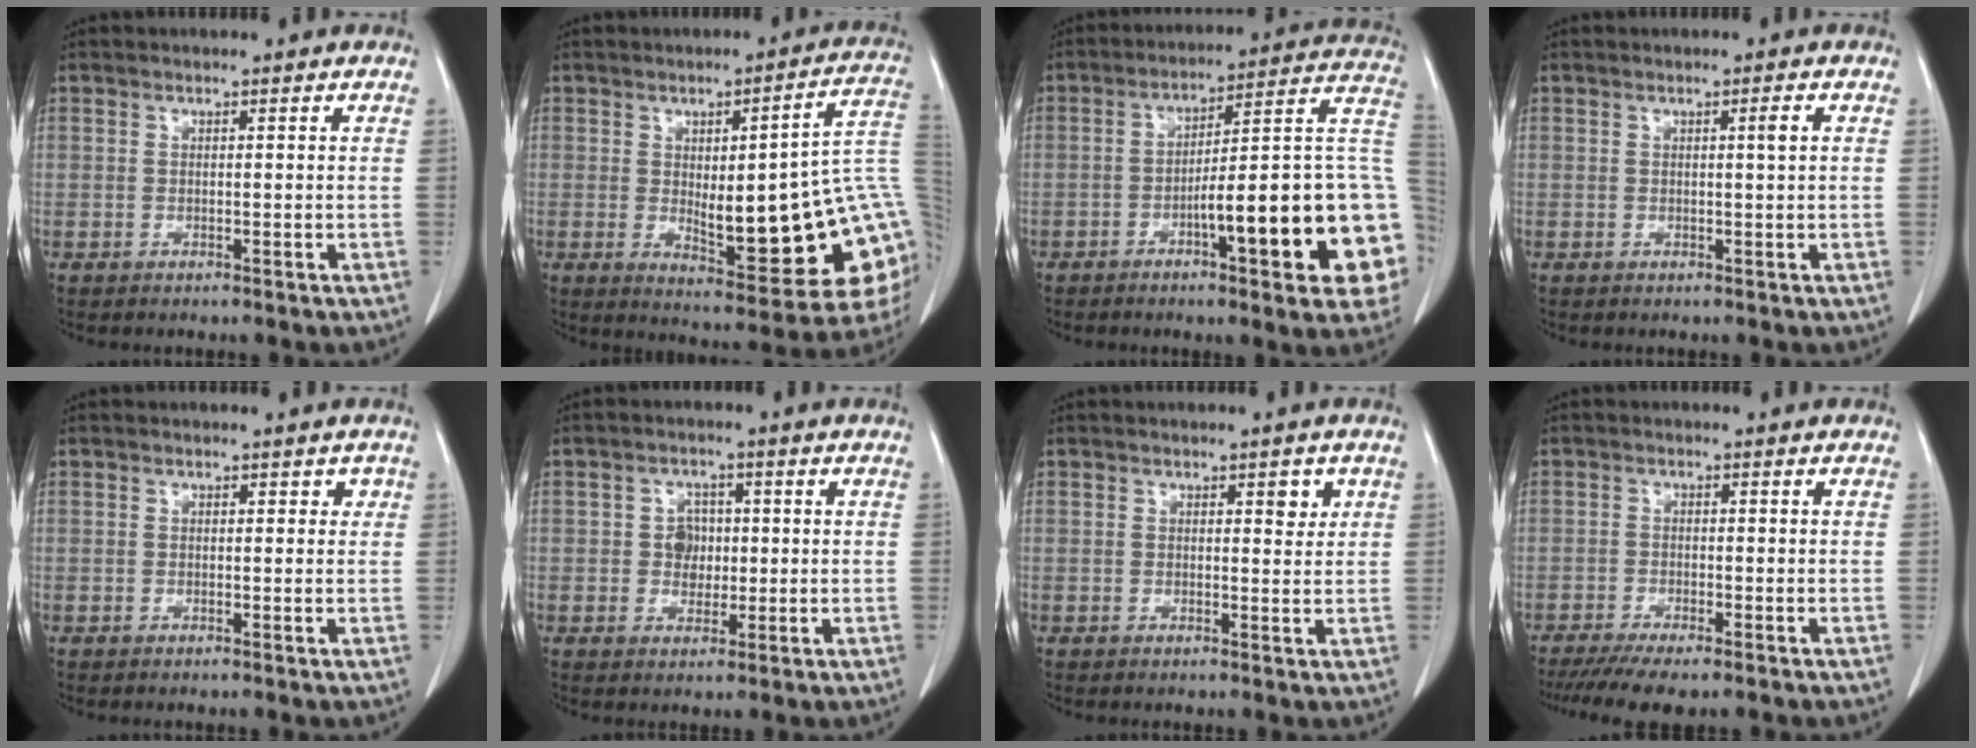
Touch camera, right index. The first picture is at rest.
{"total": 21.8, "force": [-1.0, 4.2, 21.3], "torque": [-0.206, 0.013, -0.001]}
{"total": 21.7, "force": [-5.3, 2.5, 20.8], "torque": [-0.200, 0.025, -0.067]}
{"total": 1.2, "force": [0.2, -0.3, 1.2], "torque": [-0.023, 0.001, 0.004]}
{"total": 0.8, "force": [0.3, 0.6, 0.5], "torque": [-0.002, 0.003, -0.001]}
{"total": 3.4, "force": [0.0, 3.0, 1.7], "torque": [-0.021, 0.008, 0.000]}
{"total": 2.1, "force": [1.0, 0.8, 1.6], "torque": [-0.019, -0.002, 0.013]}
{"total": 7.2, "force": [-5.7, 0.8, 4.2], "torque": [-0.065, -0.015, -0.089]}